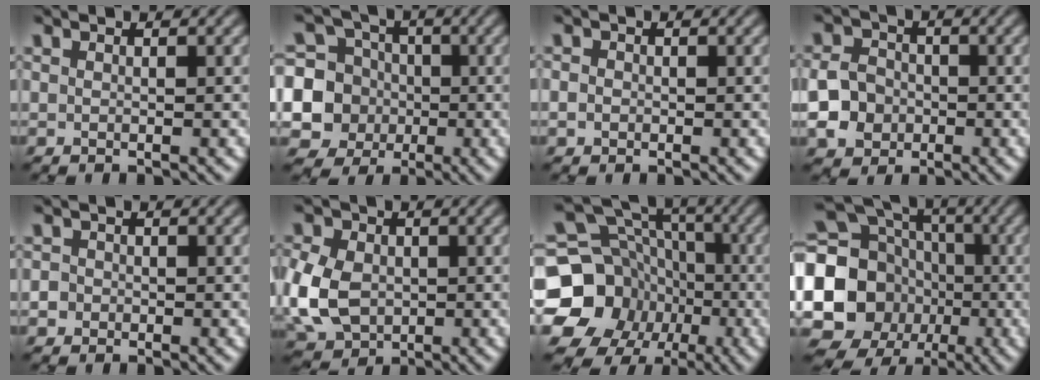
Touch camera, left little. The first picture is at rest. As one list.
[{"total": 9.2, "force": [-1.6, 8.7, 2.5], "torque": [-0.063, 0.010, -0.054]}, {"total": 1.1, "force": [-0.7, 0.8, 0.1], "torque": [0.003, -0.003, -0.015]}, {"total": 5.3, "force": [-1.6, 4.6, 2.0], "torque": [-0.033, -0.007, -0.047]}, {"total": 1.2, "force": [-0.6, 1.0, 0.1], "torque": [0.012, -0.006, -0.012]}, {"total": 8.6, "force": [-1.3, 6.4, 5.6], "torque": [-0.142, -0.010, -0.030]}, {"total": 17.1, "force": [-5.0, 15.0, 6.4], "torque": [-0.149, -0.021, -0.103]}, {"total": 15.1, "force": [-2.2, 13.5, 6.4], "torque": [-0.142, -0.024, -0.068]}]